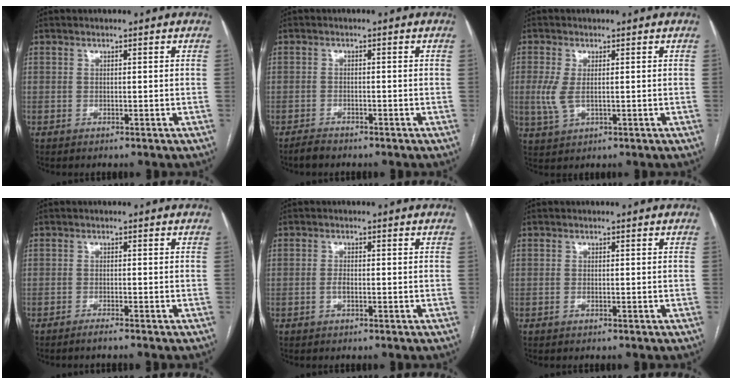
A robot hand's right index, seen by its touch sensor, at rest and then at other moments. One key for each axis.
{"total": 1.9, "fx": -1.7, "fy": 0.6, "fz": 0.6, "tx": -0.022, "ty": -0.002, "tz": -0.028}
{"total": 4.1, "fx": 0.0, "fy": 1.8, "fz": 3.6, "tx": -0.094, "ty": -0.008, "tz": 0.005}
{"total": 1.6, "fx": -1.4, "fy": -0.4, "fz": 0.8, "tx": -0.014, "ty": 0.000, "tz": -0.025}
{"total": 1.2, "fx": -0.2, "fy": 0.5, "fz": 1.1, "tx": -0.025, "ty": 0.003, "tz": -0.005}
{"total": 0.0}